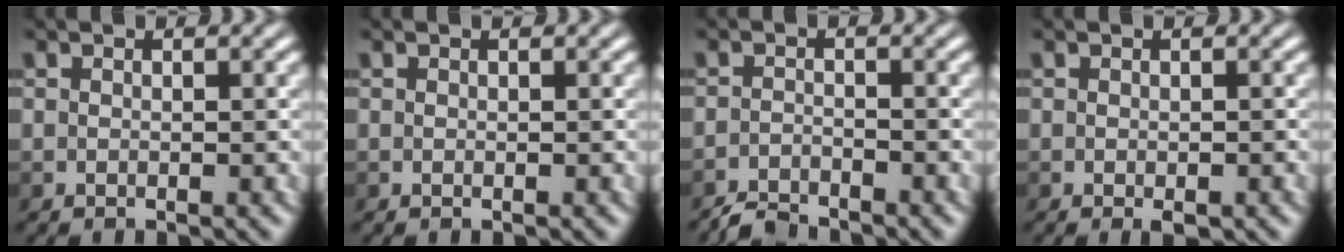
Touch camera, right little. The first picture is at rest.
{"total": 0.0}
{"total": 2.9, "force": [-2.9, 0.0, 0.1], "torque": [-0.009, 0.000, -0.059]}
{"total": 0.5, "force": [-0.4, 0.0, 0.4], "torque": [-0.007, -0.004, -0.004]}